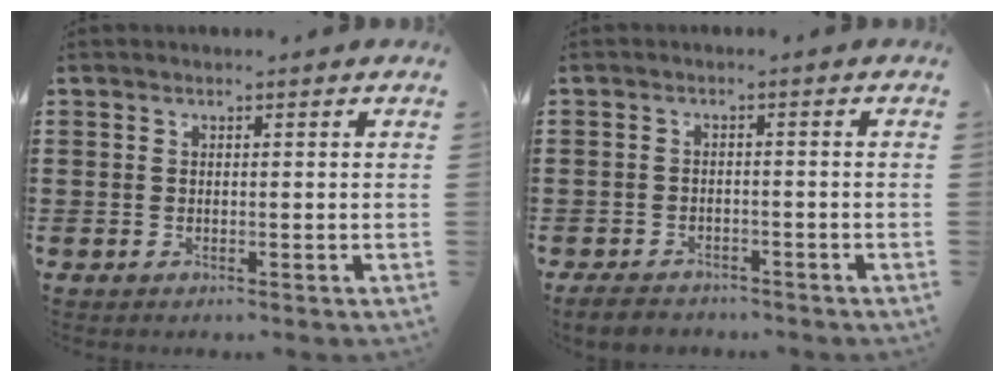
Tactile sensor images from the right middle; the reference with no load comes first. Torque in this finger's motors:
{"motor_torque": [0.58, 0.15, 0.27, 0.08]}